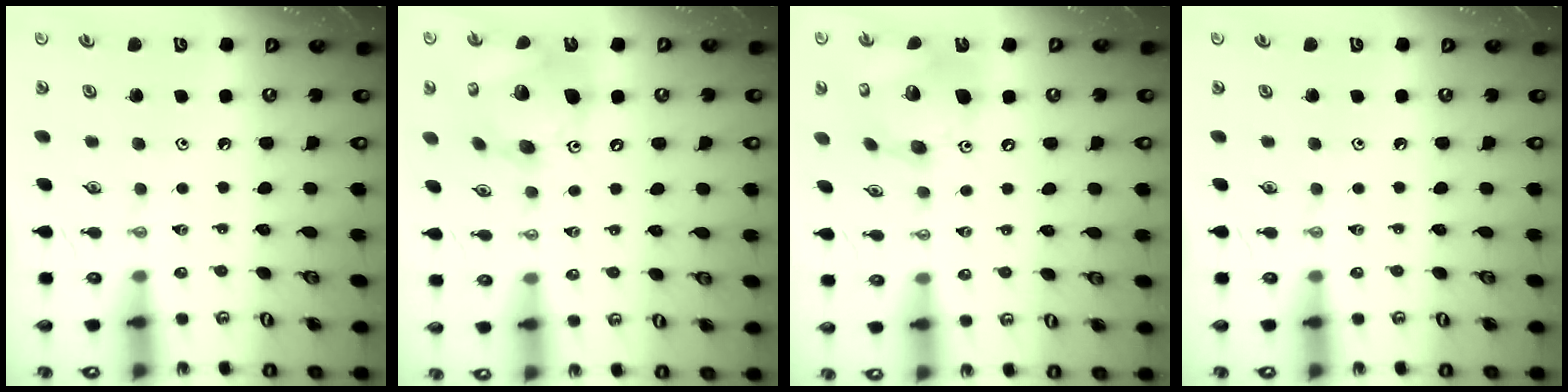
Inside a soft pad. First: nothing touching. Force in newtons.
{"total": 17.3, "press": 17.1, "slide": 2.6}
{"total": 17.2, "press": 17.0, "slide": 3.2}
{"total": 0.0}